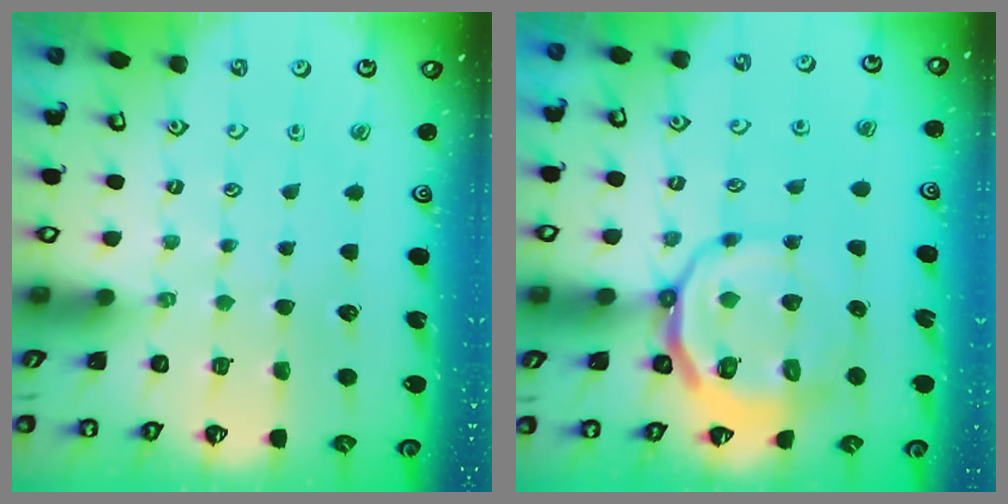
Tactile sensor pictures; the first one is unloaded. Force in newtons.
{"total": 11.0, "press": 10.6, "slide": 2.7}